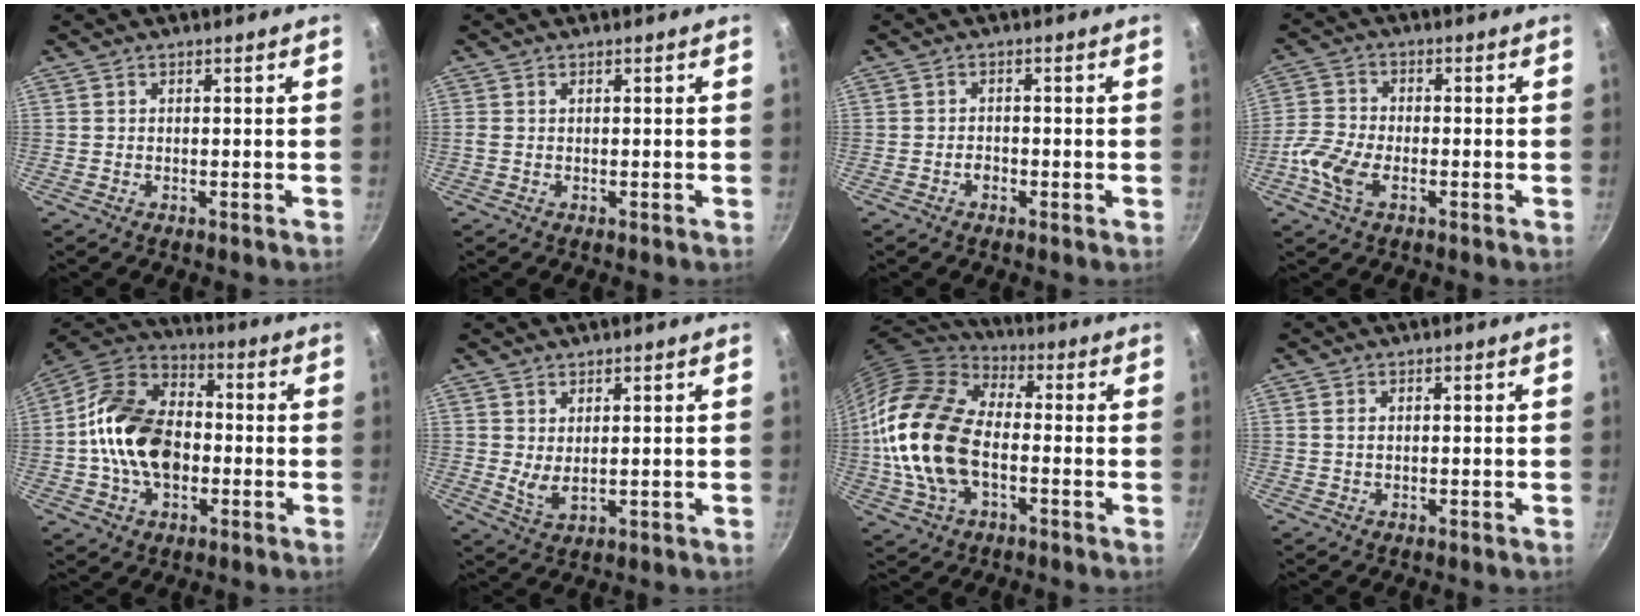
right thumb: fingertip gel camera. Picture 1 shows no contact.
{"total": 0.6, "force": [0.2, 0.3, 0.5], "torque": [-0.011, 0.002, 0.003]}
{"total": 1.4, "force": [-0.7, 1.0, 0.8], "torque": [-0.009, 0.008, -0.013]}
{"total": 7.2, "force": [-2.7, 4.0, 5.4], "torque": [-0.122, 0.013, -0.066]}
{"total": 18.2, "force": [-1.7, 12.7, 13.0], "torque": [-0.201, 0.036, -0.045]}
{"total": 3.5, "force": [1.5, 1.4, 2.8], "torque": [-0.048, -0.024, 0.033]}
{"total": 20.5, "force": [-2.4, 12.7, 15.9], "torque": [-0.302, 0.030, -0.056]}
{"total": 1.0, "force": [0.3, 0.5, 0.8], "torque": [-0.014, 0.001, 0.004]}